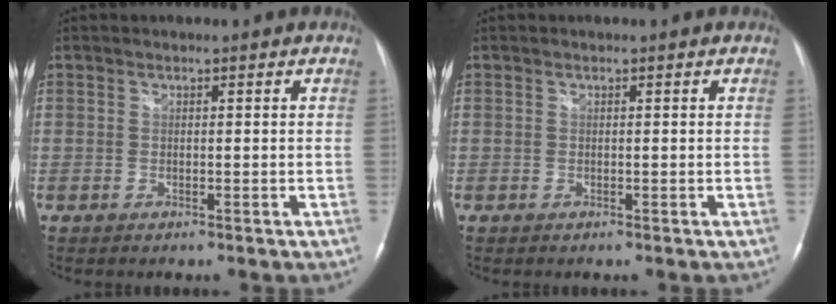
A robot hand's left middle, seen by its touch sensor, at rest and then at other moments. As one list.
[{"total": 0.0}]